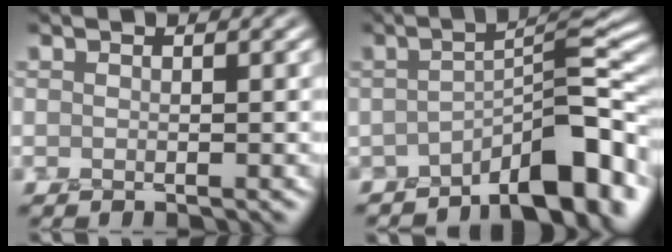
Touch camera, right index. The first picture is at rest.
{"total": 8.5, "force": [-4.8, 2.7, 6.5], "torque": [-0.076, 0.011, -0.087]}